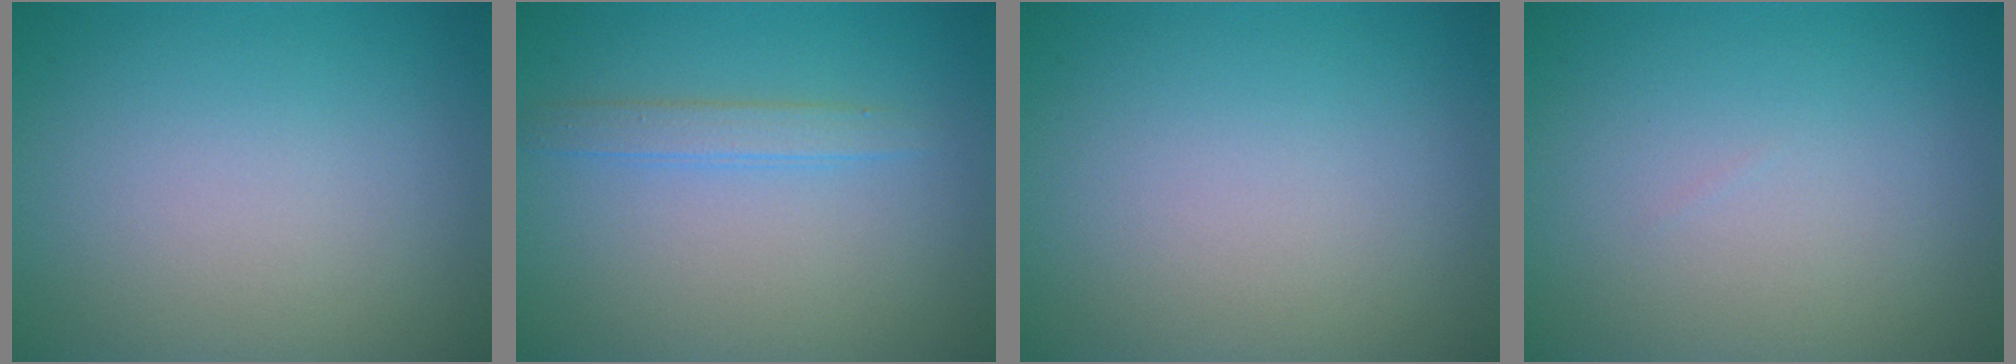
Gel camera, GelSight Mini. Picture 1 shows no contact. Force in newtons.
{"total": 1.7, "press": 1.7, "slide": 0.1}
{"total": 0.0}
{"total": 0.0}